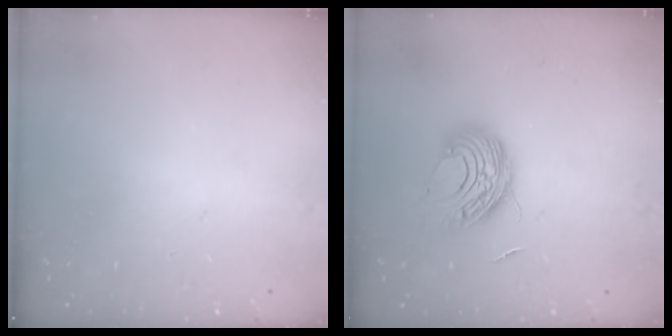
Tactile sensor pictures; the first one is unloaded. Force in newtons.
{"total": 9.1, "press": 9.1, "slide": 0.5}